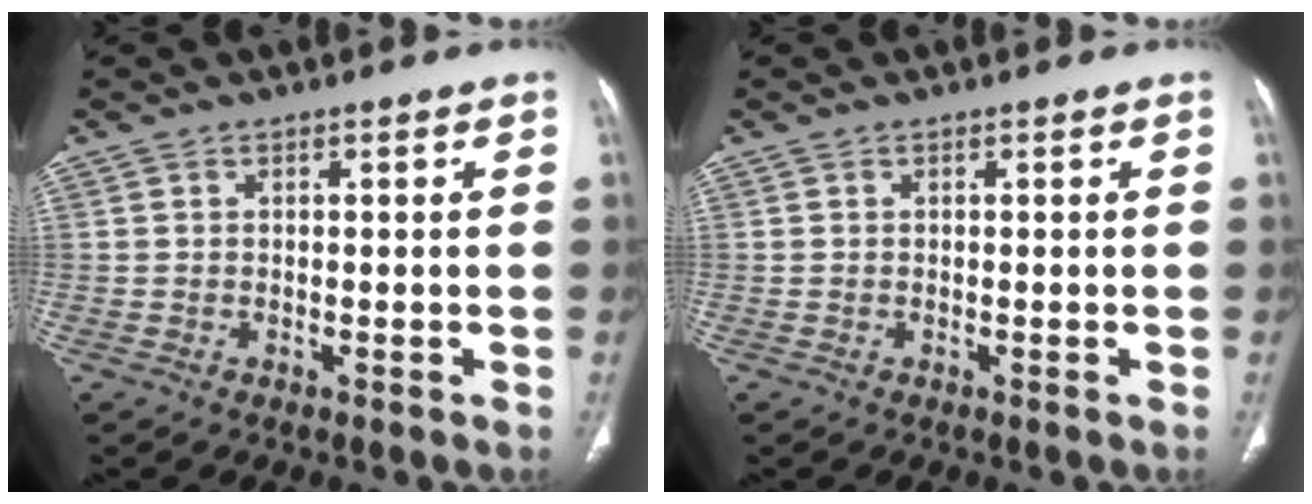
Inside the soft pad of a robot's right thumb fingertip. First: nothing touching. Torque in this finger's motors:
{"motor_torque": [1.64, 1.53, 0.00, 0.00, 0.00]}